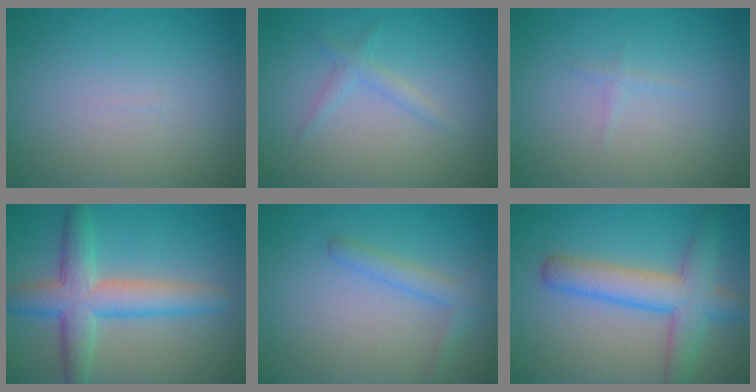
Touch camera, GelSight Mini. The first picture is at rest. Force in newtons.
{"total": 1.3, "press": 1.3, "slide": 0.0}
{"total": 1.0, "press": 0.9, "slide": 0.2}
{"total": 6.0, "press": 6.0, "slide": 0.2}
{"total": 2.0, "press": 2.0, "slide": 0.2}
{"total": 6.1, "press": 6.1, "slide": 0.2}